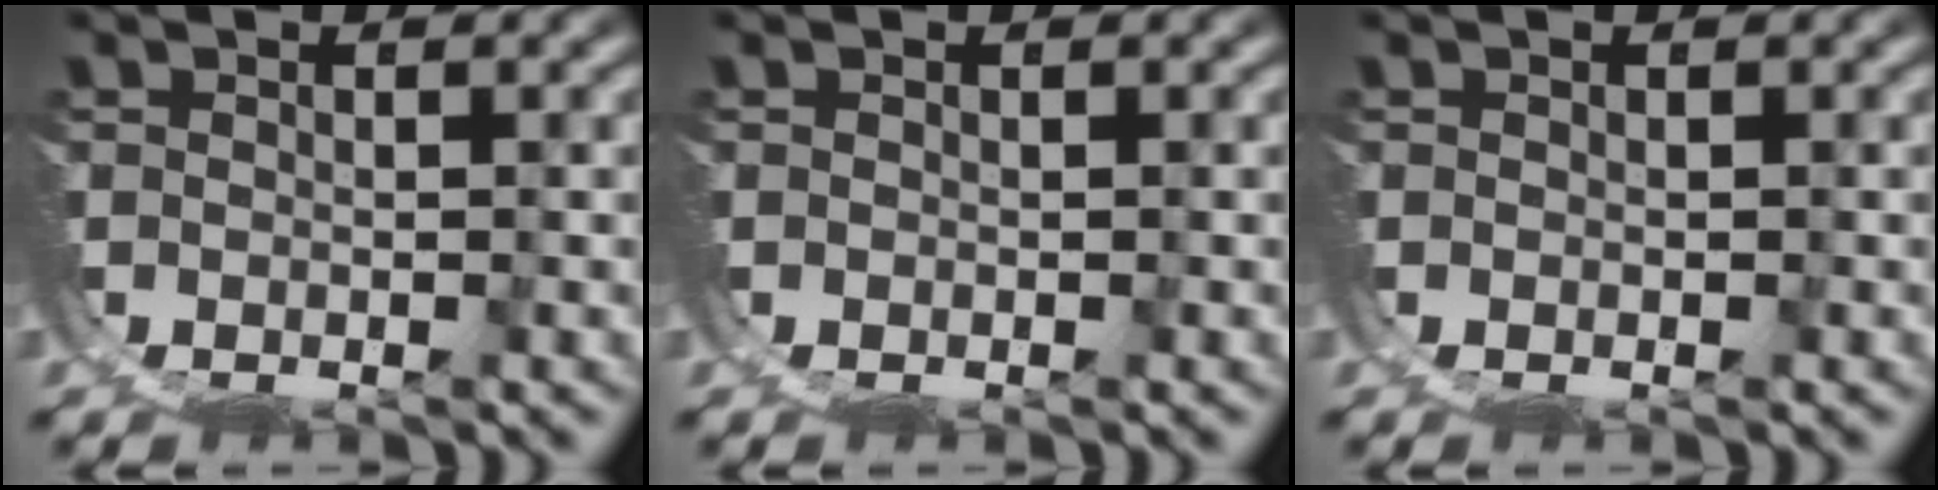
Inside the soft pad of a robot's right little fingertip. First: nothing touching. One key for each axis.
{"total": 0.0}
{"total": 2.6, "fx": 0.1, "fy": -2.5, "fz": -0.6, "tx": 0.025, "ty": -0.009, "tz": 0.015}